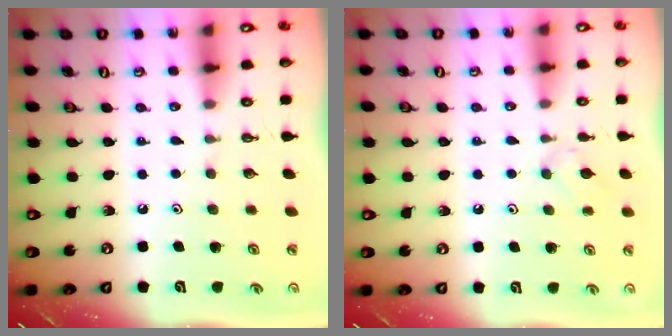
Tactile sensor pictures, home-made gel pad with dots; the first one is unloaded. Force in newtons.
{"total": 2.2, "press": 2.1, "slide": 0.6}